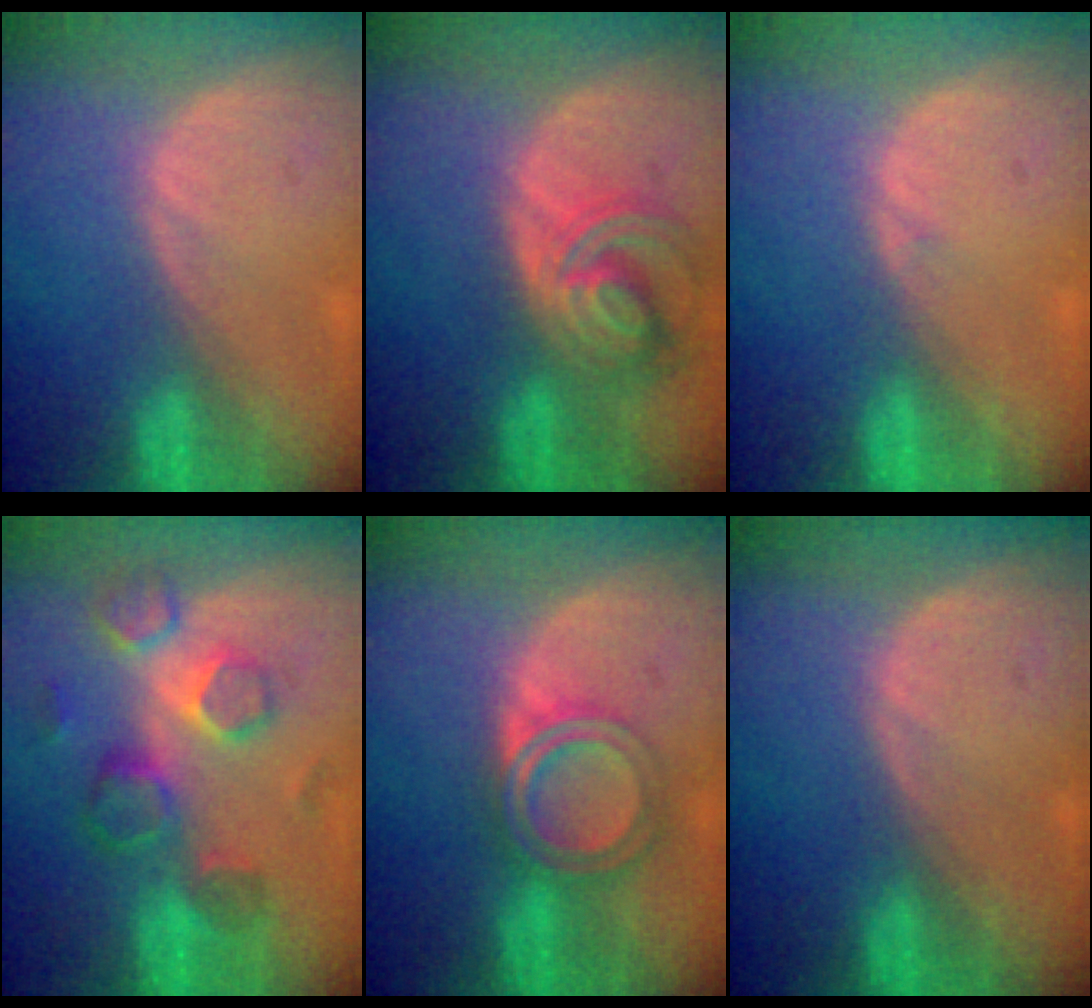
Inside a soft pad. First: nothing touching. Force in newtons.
{"total": 7.8, "press": 6.9, "slide": 3.8}
{"total": 0.6, "press": 0.2, "slide": 0.5}
{"total": 8.3, "press": 8.1, "slide": 1.8}
{"total": 5.3, "press": 5.3, "slide": 0.2}
{"total": 0.0}